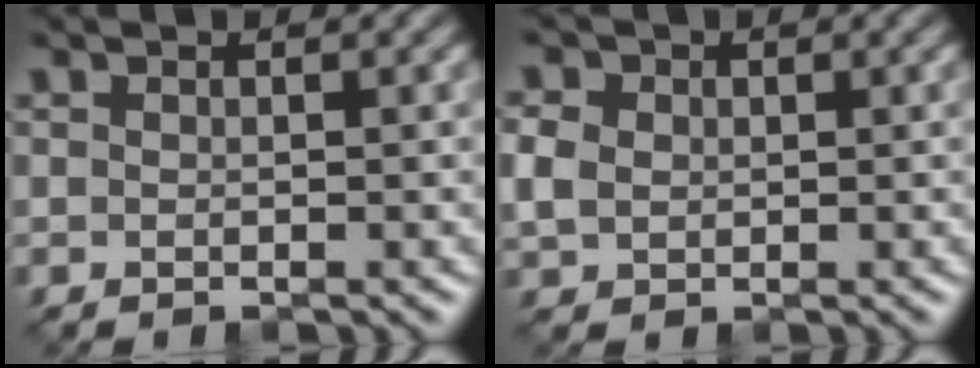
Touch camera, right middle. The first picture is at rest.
{"total": 2.0, "force": [0.0, 1.9, 0.8], "torque": [-0.028, 0.002, 0.002]}